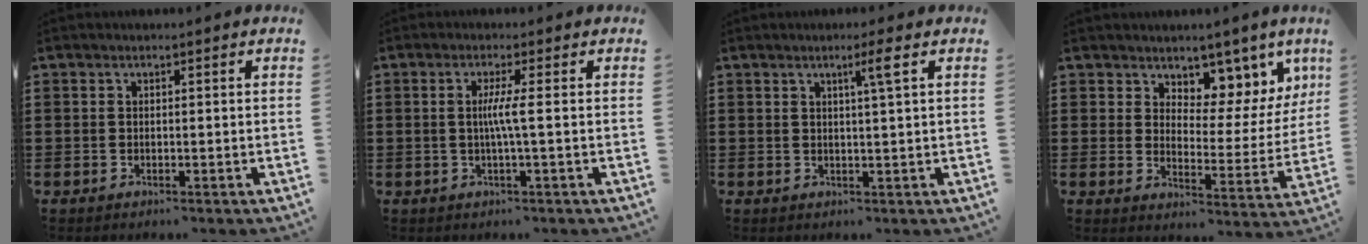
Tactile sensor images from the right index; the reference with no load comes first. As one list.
[{"total": 3.3, "force": [-0.2, -0.5, 3.3], "torque": [-0.060, -0.010, -0.009]}, {"total": 2.8, "force": [1.1, -0.5, 2.5], "torque": [-0.041, -0.009, 0.013]}, {"total": 6.8, "force": [5.8, 3.2, 1.6], "torque": [-0.043, -0.051, 0.100]}]